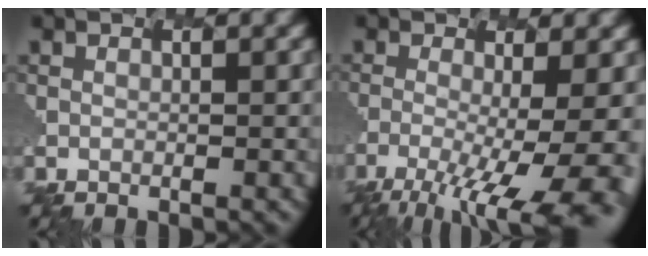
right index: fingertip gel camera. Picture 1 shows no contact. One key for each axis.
{"total": 10.1, "fx": -4.4, "fy": 2.9, "fz": 8.6, "tx": -0.127, "ty": -0.017, "tz": -0.059}